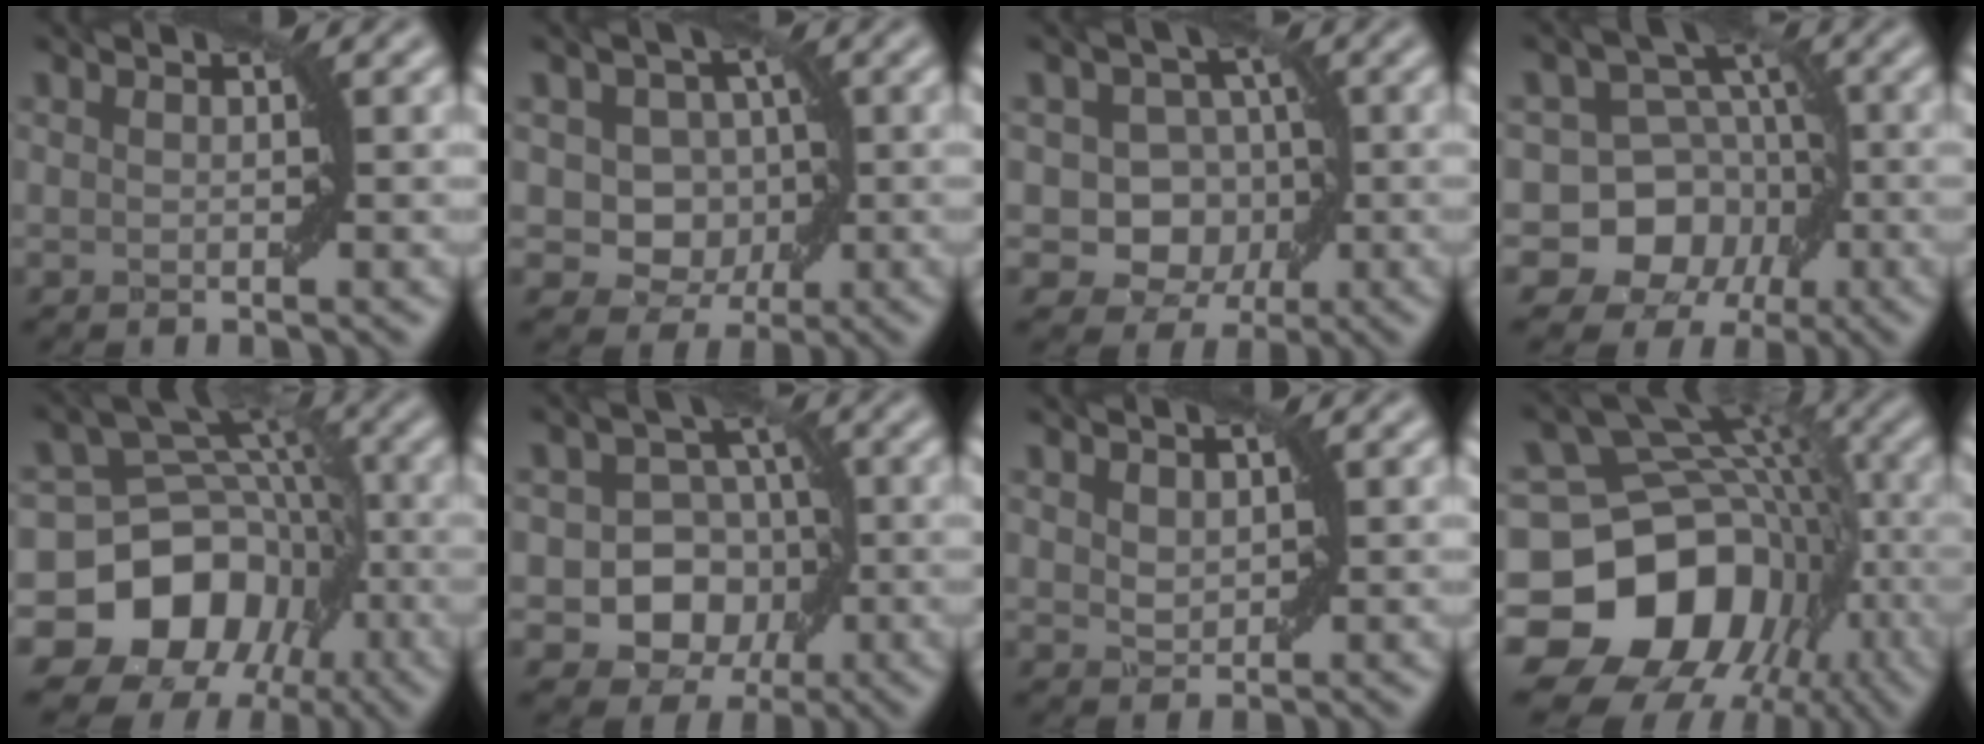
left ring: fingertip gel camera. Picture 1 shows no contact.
{"total": 4.8, "force": [0.1, 4.1, 2.6], "torque": [-0.015, 0.002, -0.007]}
{"total": 5.9, "force": [-0.6, 5.3, 2.7], "torque": [-0.014, 0.015, -0.026]}
{"total": 9.0, "force": [-2.8, 8.1, 2.7], "torque": [-0.030, 0.020, -0.071]}
{"total": 14.8, "force": [-6.6, 12.0, 5.8], "torque": [-0.074, -0.009, -0.136]}
{"total": 6.6, "force": [-1.4, 5.8, 2.9], "torque": [-0.016, 0.006, -0.045]}
{"total": 1.4, "force": [0.7, 1.0, 0.7], "torque": [-0.012, 0.000, 0.019]}
{"total": 17.8, "force": [-5.3, 14.7, 8.5], "torque": [-0.138, -0.005, -0.098]}